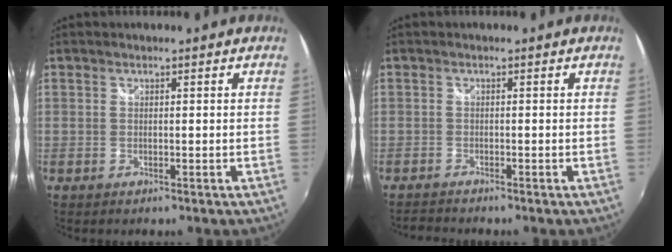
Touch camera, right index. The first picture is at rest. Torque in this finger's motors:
{"motor_torque": [-2.14, 0.00, -0.95, -0.21]}